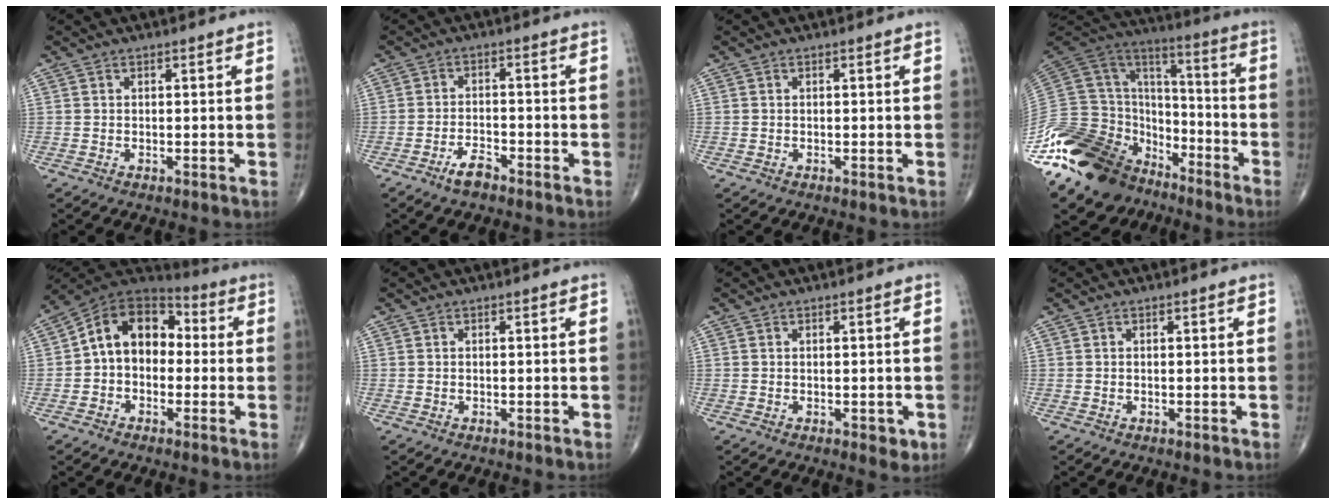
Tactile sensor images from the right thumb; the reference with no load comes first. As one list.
[{"total": 3.8, "force": [-2.9, 1.3, 2.1], "torque": [-0.041, 0.016, -0.054]}, {"total": 0.0}, {"total": 28.1, "force": [-18.0, 16.3, 14.0], "torque": [-0.296, 0.067, -0.325]}, {"total": 12.8, "force": [0.1, 9.4, 8.7], "torque": [-0.107, 0.043, -0.016]}, {"total": 0.0}, {"total": 2.1, "force": [-0.4, 1.2, 1.7], "torque": [-0.011, -0.003, -0.003]}, {"total": 0.0}]